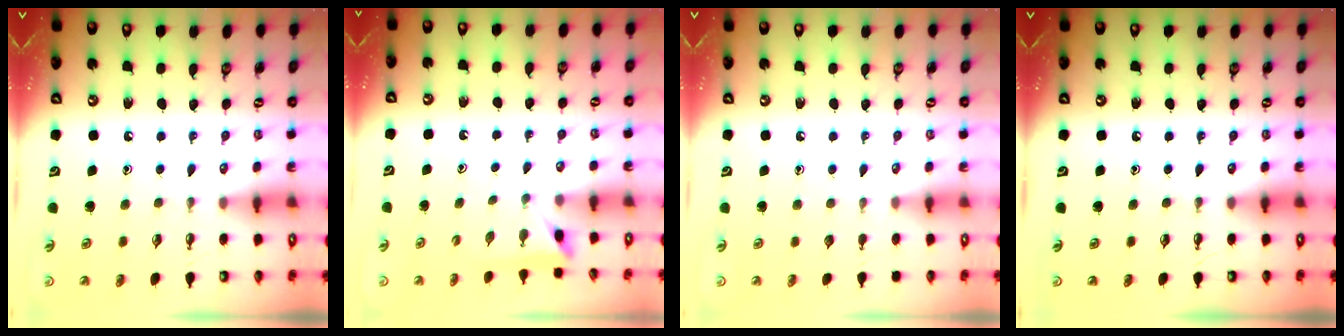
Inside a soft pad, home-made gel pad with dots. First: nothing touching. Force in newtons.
{"total": 2.5, "press": 2.4, "slide": 0.3}
{"total": 0.0}
{"total": 0.0}